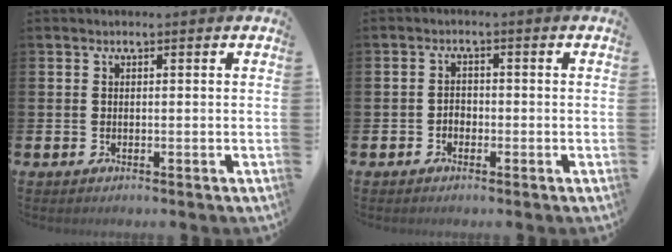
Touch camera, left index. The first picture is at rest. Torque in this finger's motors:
{"motor_torque": [-0.04, 0.12, -0.06, 0.00]}